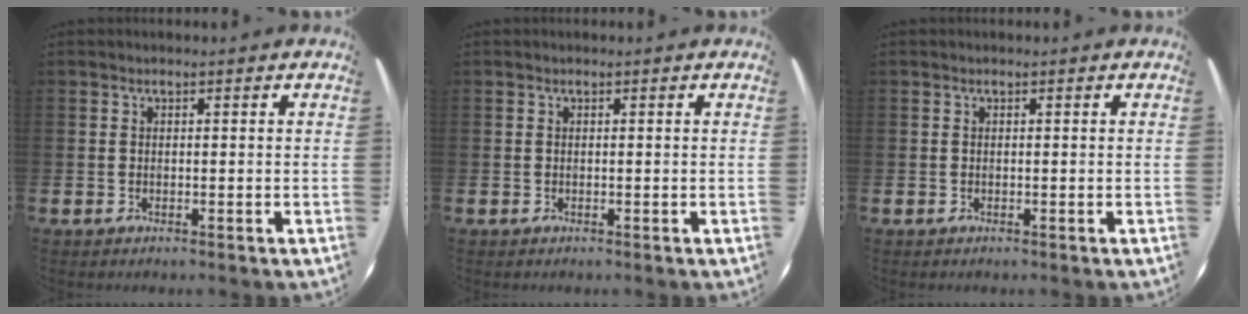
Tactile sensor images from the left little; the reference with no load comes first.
{"total": 0.0}
{"total": 0.0}